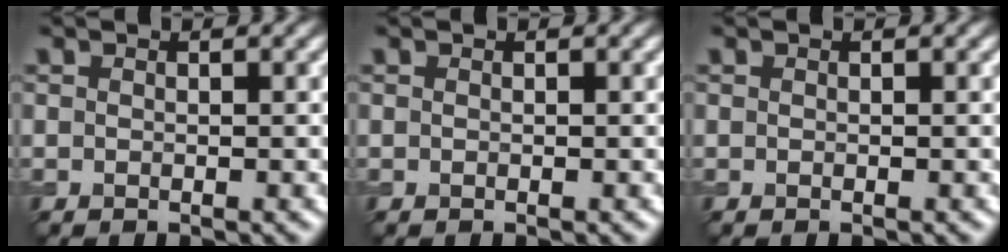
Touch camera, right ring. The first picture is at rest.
{"total": 0.0}
{"total": 0.0}